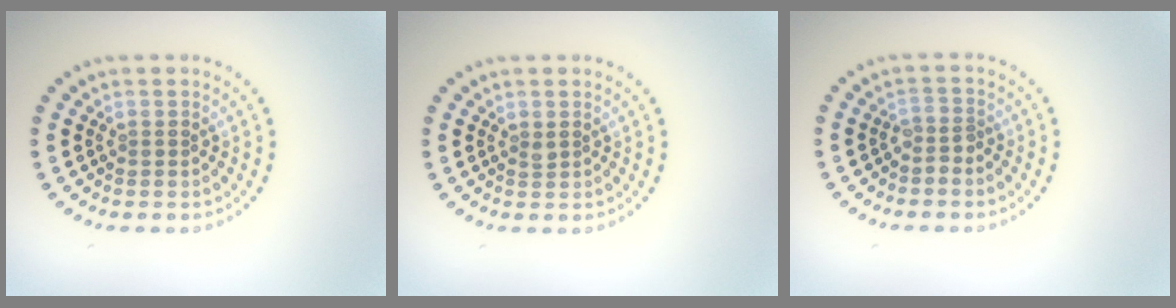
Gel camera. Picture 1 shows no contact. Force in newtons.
{"total": 0.6, "press": 0.5, "slide": 0.3}
{"total": 1.4, "press": 1.0, "slide": 0.9}